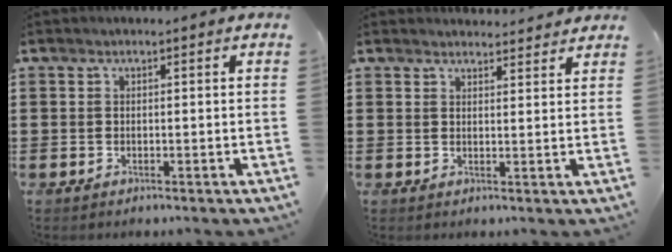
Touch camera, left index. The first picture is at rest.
{"total": 2.4, "force": [2.3, 0.3, 0.2], "torque": [-0.001, -0.009, 0.044]}